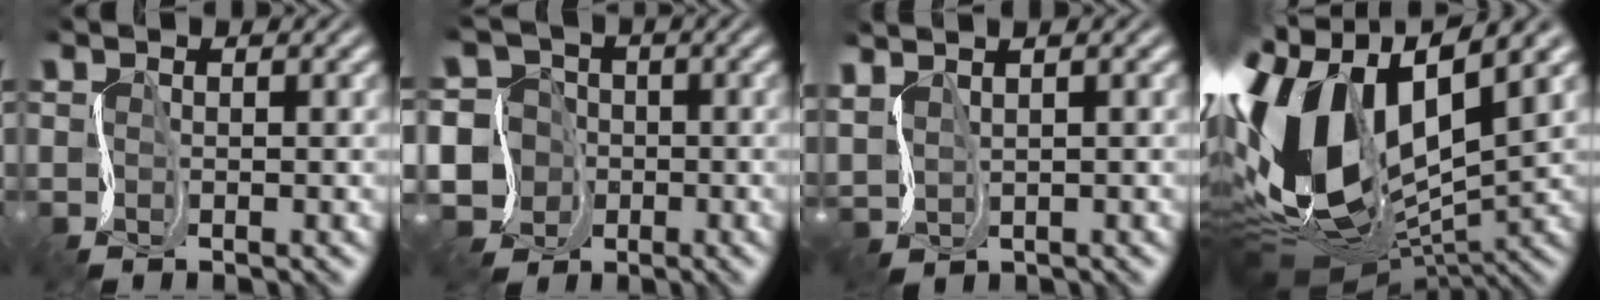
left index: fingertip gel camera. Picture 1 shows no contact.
{"total": 12.4, "force": [-4.3, 11.3, 2.9], "torque": [-0.089, -0.003, -0.106]}
{"total": 3.0, "force": [2.3, 1.0, 1.8], "torque": [-0.058, 0.016, 0.046]}
{"total": 14.8, "force": [0.2, 8.3, 12.3], "torque": [-0.270, 0.008, -0.008]}